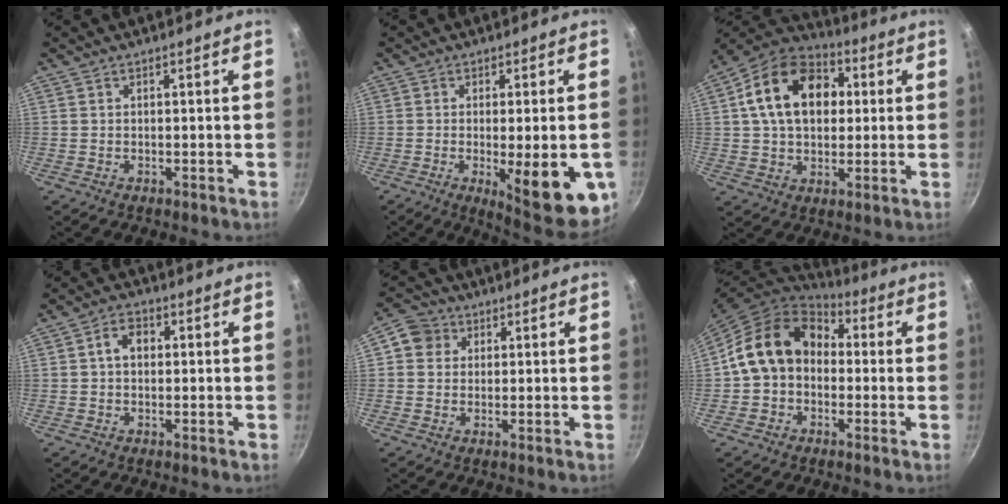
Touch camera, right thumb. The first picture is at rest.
{"total": 14.9, "force": [-3.8, 4.1, 13.8], "torque": [-0.161, -0.007, -0.040]}
{"total": 18.7, "force": [3.8, 13.2, 12.7], "torque": [-0.186, 0.023, 0.048]}
{"total": 4.7, "force": [0.6, 3.5, 3.1], "torque": [-0.034, 0.013, 0.001]}
{"total": 5.5, "force": [1.5, 5.0, 1.9], "torque": [0.004, 0.006, 0.012]}
{"total": 15.0, "force": [1.0, 11.8, 9.1], "torque": [-0.126, 0.043, 0.001]}